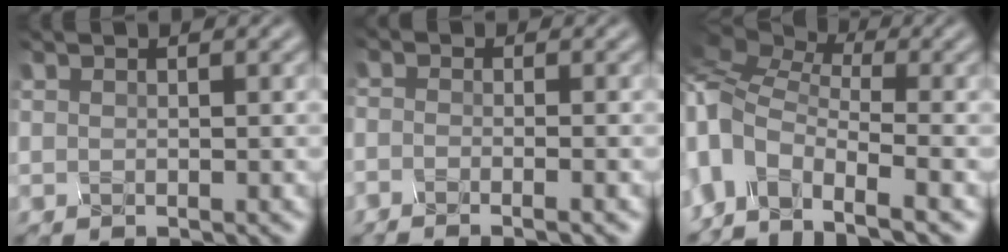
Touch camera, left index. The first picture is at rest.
{"total": 1.8, "force": [-1.8, 0.1, 0.3], "torque": [0.002, -0.007, -0.034]}
{"total": 7.0, "force": [-3.8, 3.5, 4.7], "torque": [-0.106, -0.002, -0.082]}